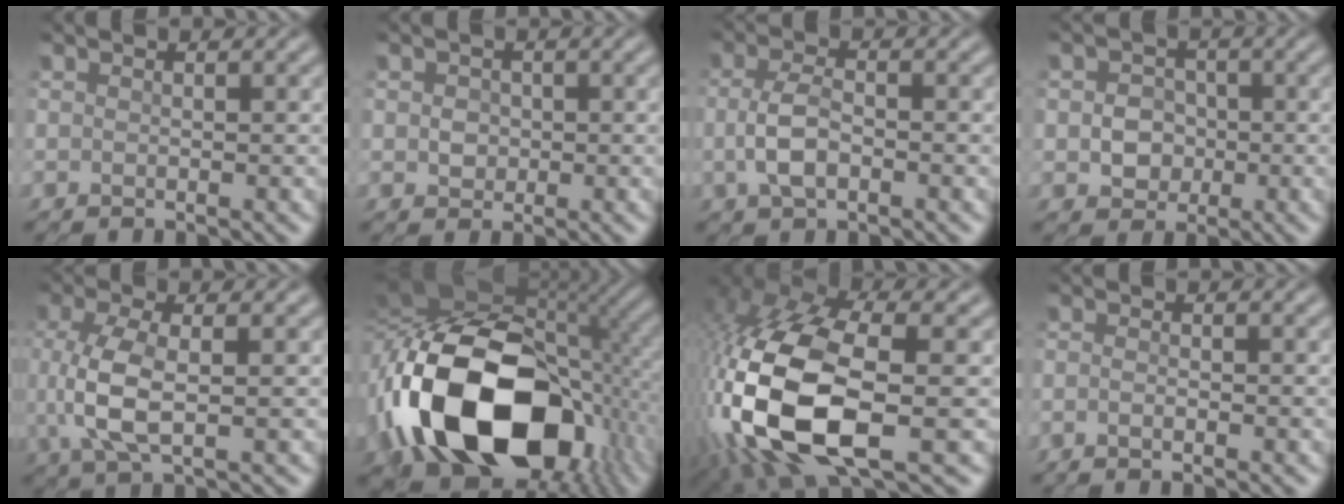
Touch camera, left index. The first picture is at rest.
{"total": 2.5, "force": [0.4, 2.0, 1.4], "torque": [-0.015, 0.019, -0.010]}
{"total": 3.2, "force": [-0.7, 1.4, 2.8], "torque": [-0.073, 0.000, -0.013]}
{"total": 3.0, "force": [-0.6, 2.5, 1.6], "torque": [-0.016, 0.002, -0.015]}
{"total": 5.2, "force": [-0.1, 1.9, 4.8], "torque": [-0.126, 0.001, 0.002]}
{"total": 19.6, "force": [-4.0, 12.0, 14.9], "torque": [-0.325, -0.024, -0.051]}
{"total": 14.5, "force": [-3.5, 6.5, 12.5], "torque": [-0.304, -0.009, -0.061]}
{"total": 0.8, "force": [-0.5, -0.2, 0.6], "torque": [-0.012, 0.003, -0.012]}